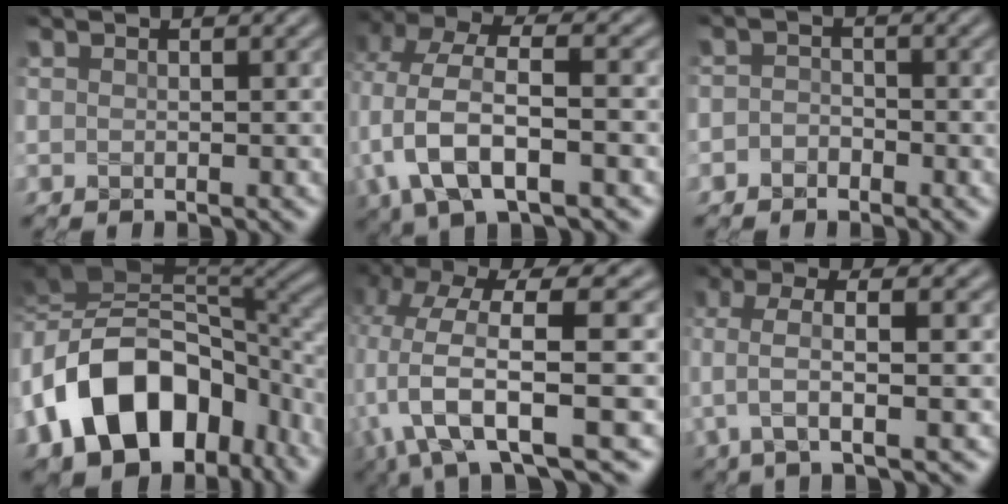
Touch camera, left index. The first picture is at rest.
{"total": 8.6, "force": [-1.6, 4.4, 7.3], "torque": [-0.156, 0.001, -0.036]}
{"total": 1.4, "force": [-0.9, 1.0, 0.3], "torque": [0.002, 0.004, -0.022]}
{"total": 15.2, "force": [-4.2, 10.8, 9.8], "torque": [-0.165, -0.002, -0.072]}
{"total": 10.2, "force": [-2.3, 3.8, 9.2], "torque": [-0.179, -0.002, -0.040]}
{"total": 4.7, "force": [0.1, 1.4, 4.5], "torque": [-0.083, 0.008, -0.001]}